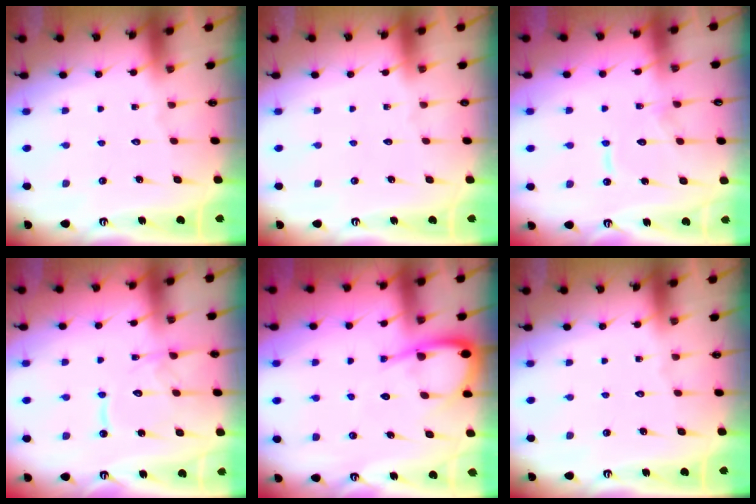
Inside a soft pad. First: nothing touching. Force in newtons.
{"total": 0.0}
{"total": 8.8, "press": 8.8, "slide": 0.6}
{"total": 12.4, "press": 12.4, "slide": 1.3}
{"total": 7.8, "press": 7.8, "slide": 0.8}
{"total": 0.0}